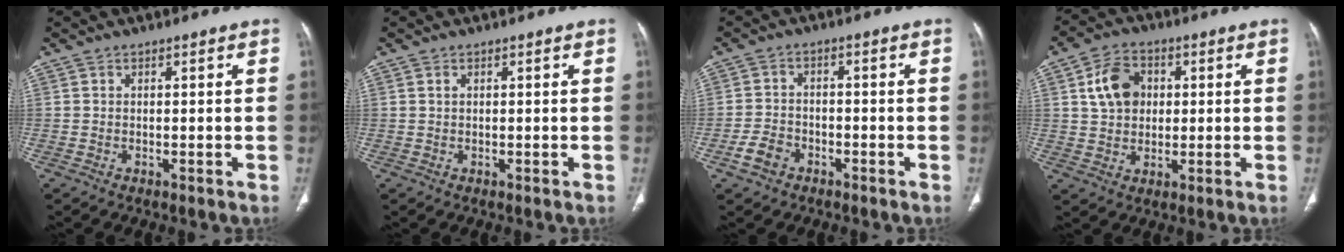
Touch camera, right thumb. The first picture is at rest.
{"total": 0.5, "force": [0.2, 0.3, 0.3], "torque": [-0.009, 0.002, 0.005]}
{"total": 4.5, "force": [-2.6, 3.1, 1.9], "torque": [-0.036, 0.020, -0.044]}
{"total": 8.8, "force": [2.0, 6.7, 5.3], "torque": [-0.075, 0.003, 0.033]}